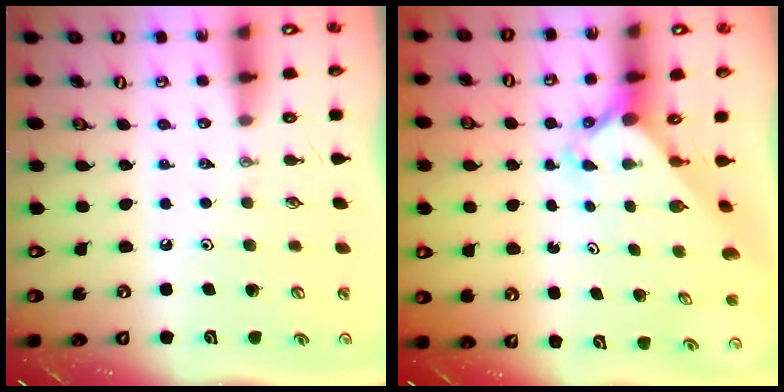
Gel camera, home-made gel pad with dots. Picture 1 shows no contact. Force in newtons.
{"total": 2.3, "press": 2.3, "slide": 0.1}